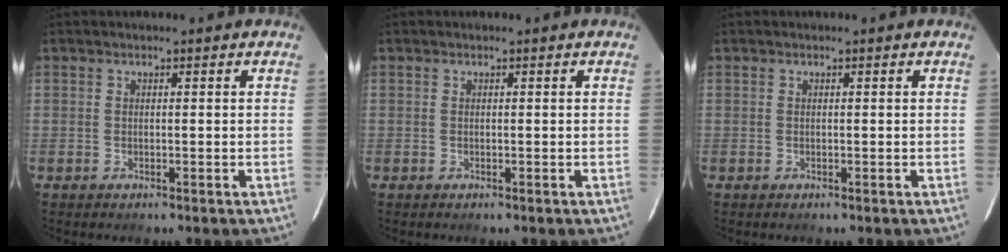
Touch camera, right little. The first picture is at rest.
{"total": 0.0}
{"total": 0.0}